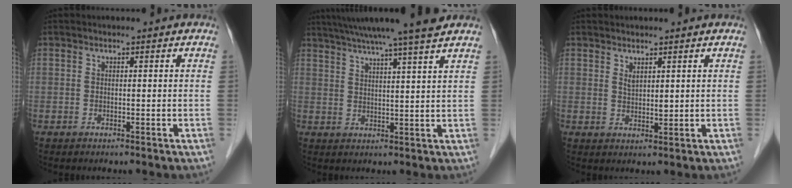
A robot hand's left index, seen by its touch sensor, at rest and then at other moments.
{"total": 13.8, "force": [11.8, -1.3, 7.0], "torque": [-0.121, 0.007, 0.163]}
{"total": 1.8, "force": [1.2, 0.5, 1.2], "torque": [-0.029, -0.002, 0.028]}